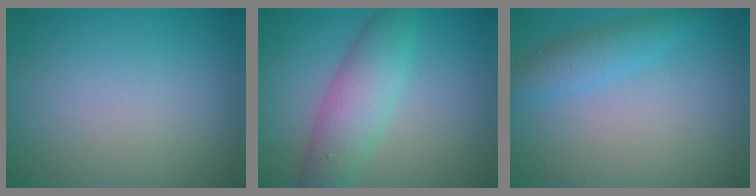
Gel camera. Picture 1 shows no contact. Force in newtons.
{"total": 4.9, "press": 4.9, "slide": 0.1}
{"total": 2.7, "press": 2.7, "slide": 0.0}